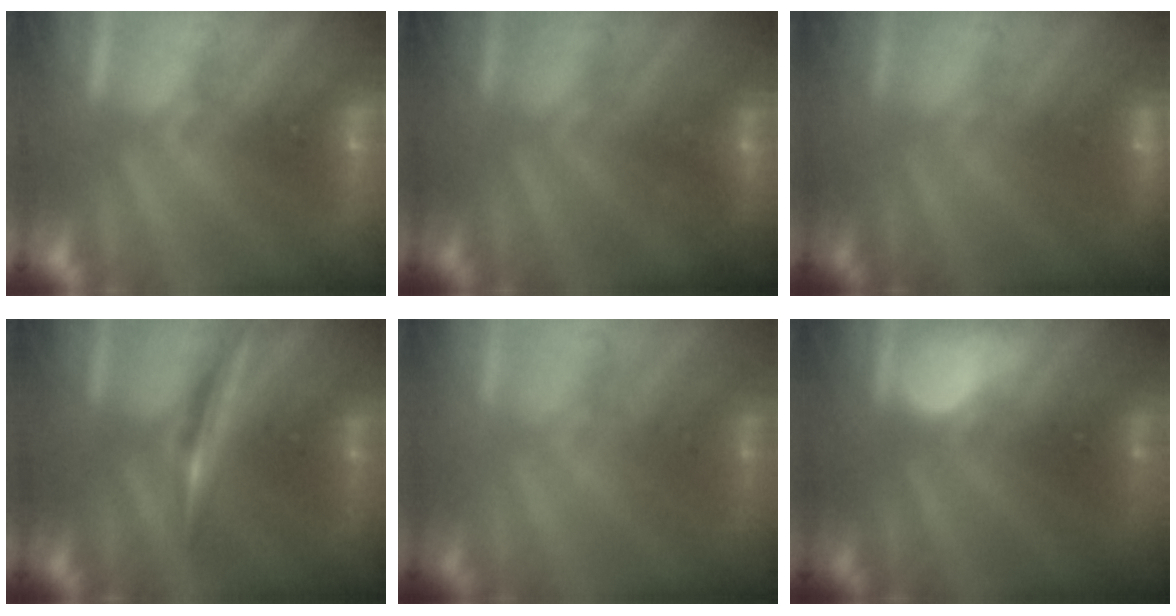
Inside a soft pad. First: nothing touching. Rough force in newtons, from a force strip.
{"total": 1.2}
{"total": 2.4}
{"total": 1.9}
{"total": 1.8}
{"total": 2.8}